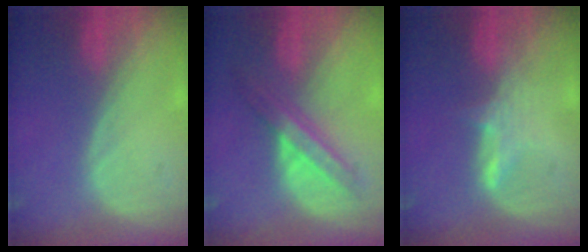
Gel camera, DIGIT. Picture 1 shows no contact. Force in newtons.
{"total": 7.1, "press": 6.0, "slide": 3.8}
{"total": 2.9, "press": 2.9, "slide": 0.4}